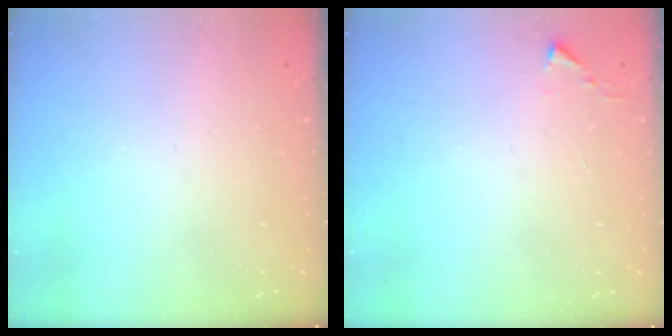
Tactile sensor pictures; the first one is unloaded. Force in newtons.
{"total": 1.1, "press": 1.1, "slide": 0.1}